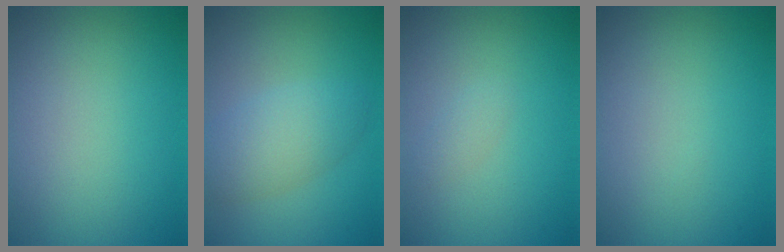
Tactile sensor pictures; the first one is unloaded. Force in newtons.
{"total": 3.9, "press": 3.9, "slide": 0.1}
{"total": 0.8, "press": 0.8, "slide": 0.0}
{"total": 0.0}